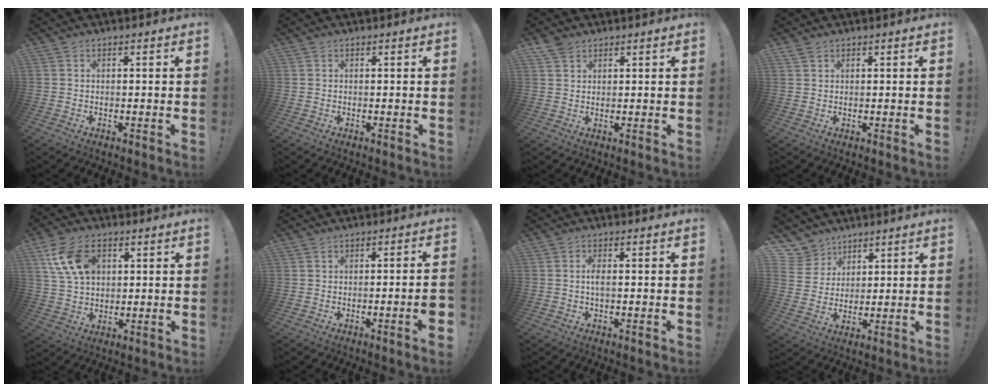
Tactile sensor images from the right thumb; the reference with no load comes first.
{"total": 0.0}
{"total": 3.6, "force": [2.8, 2.0, 1.3], "torque": [-0.017, -0.013, 0.050]}
{"total": 1.4, "force": [1.2, 0.6, 0.5], "torque": [-0.004, -0.007, 0.021]}
{"total": 13.4, "force": [5.2, 8.8, 8.6], "torque": [-0.160, -0.004, 0.102]}
{"total": 4.0, "force": [-1.5, -0.1, 3.7], "torque": [-0.050, -0.007, -0.023]}
{"total": 2.2, "force": [-0.2, 0.6, 2.2], "torque": [-0.042, 0.003, -0.005]}
{"total": 7.0, "force": [5.2, 4.7, 0.3], "torque": [-0.013, -0.047, 0.103]}